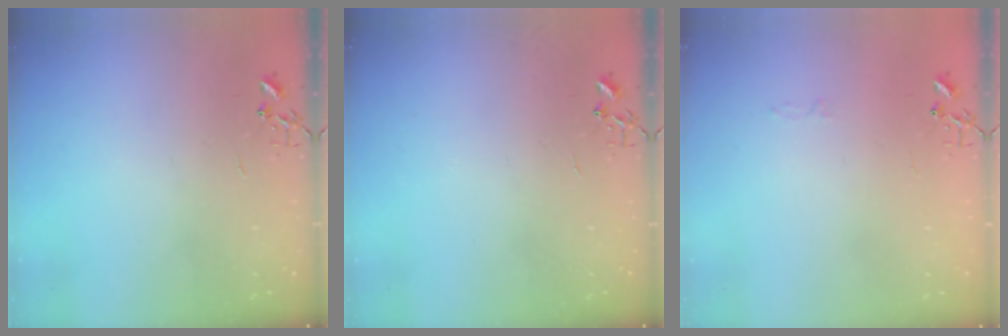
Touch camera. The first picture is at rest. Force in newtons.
{"total": 0.0}
{"total": 2.8, "press": 2.8, "slide": 0.4}